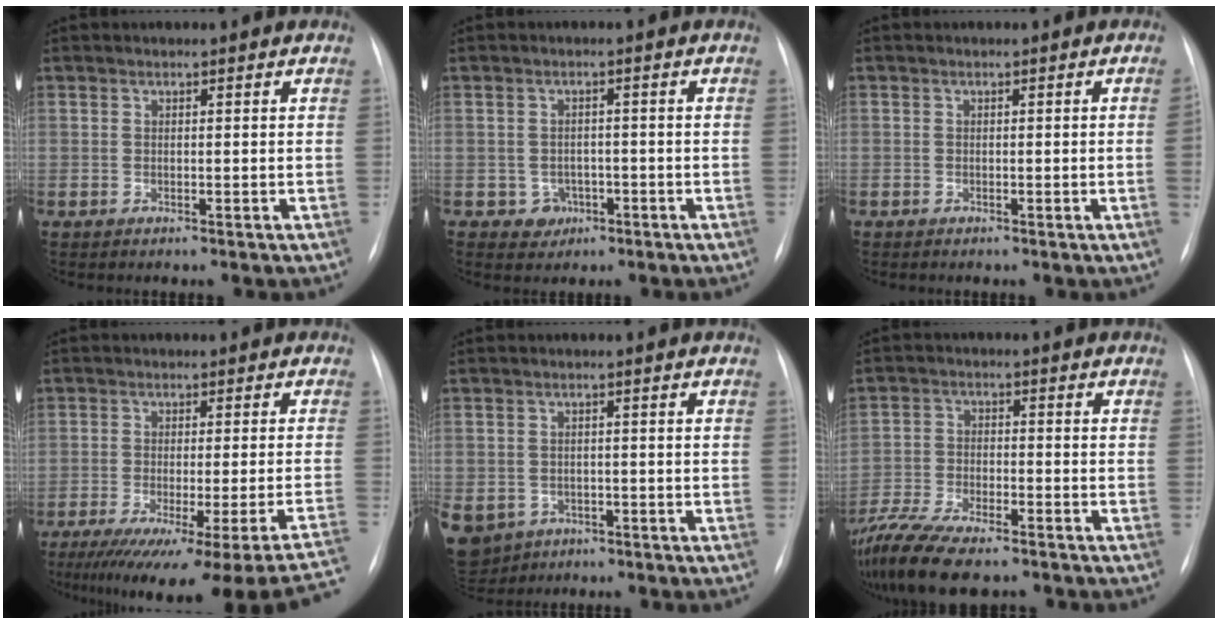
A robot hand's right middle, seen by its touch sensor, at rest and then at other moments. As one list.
[{"total": 3.0, "force": [-1.2, 2.7, 0.6], "torque": [0.001, 0.010, -0.011]}, {"total": 1.1, "force": [-0.2, -0.4, 1.0], "torque": [-0.012, 0.002, -0.002]}, {"total": 21.2, "force": [-17.0, -1.1, 12.6], "torque": [-0.090, -0.037, -0.221]}, {"total": 11.5, "force": [-5.9, 9.2, 3.7], "torque": [-0.115, -0.004, -0.076]}, {"total": 13.8, "force": [-11.1, 3.5, 7.4], "torque": [-0.145, -0.021, -0.185]}]